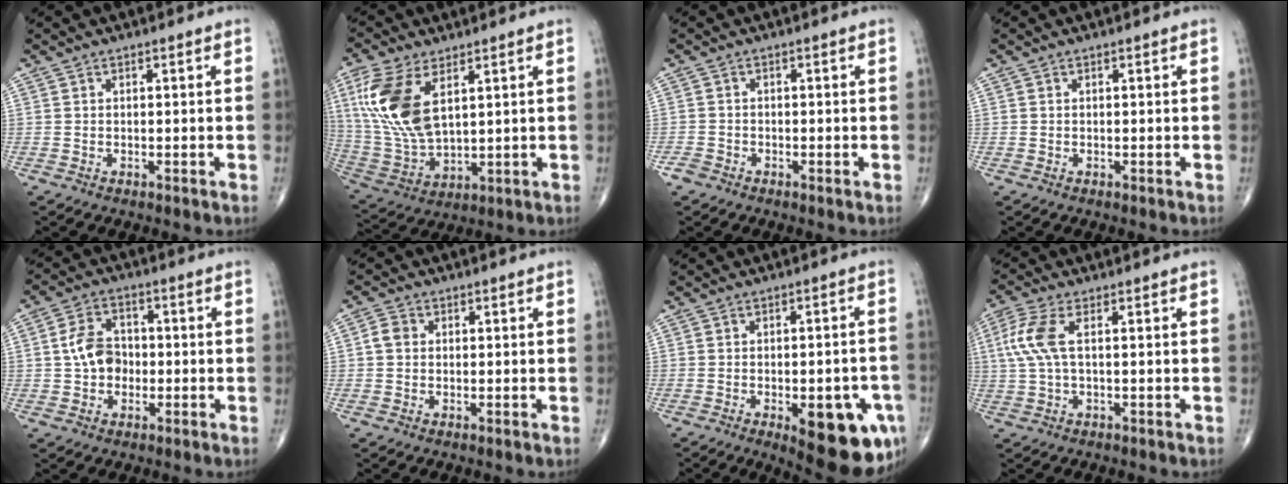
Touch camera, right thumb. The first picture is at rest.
{"total": 15.4, "force": [5.5, 7.8, 12.1], "torque": [-0.262, -0.016, 0.119]}
{"total": 1.5, "force": [-1.2, 0.9, 0.4], "torque": [-0.006, 0.001, -0.026]}
{"total": 0.0}
{"total": 7.4, "force": [-0.5, 5.6, 4.8], "torque": [-0.069, 0.019, -0.016]}
{"total": 2.5, "force": [0.2, 2.0, 1.5], "torque": [-0.029, 0.007, 0.001]}
{"total": 15.2, "force": [-6.0, 5.7, 12.7], "torque": [-0.110, 0.014, -0.060]}
{"total": 6.8, "force": [1.2, 2.5, 6.2], "torque": [-0.176, 0.017, 0.024]}